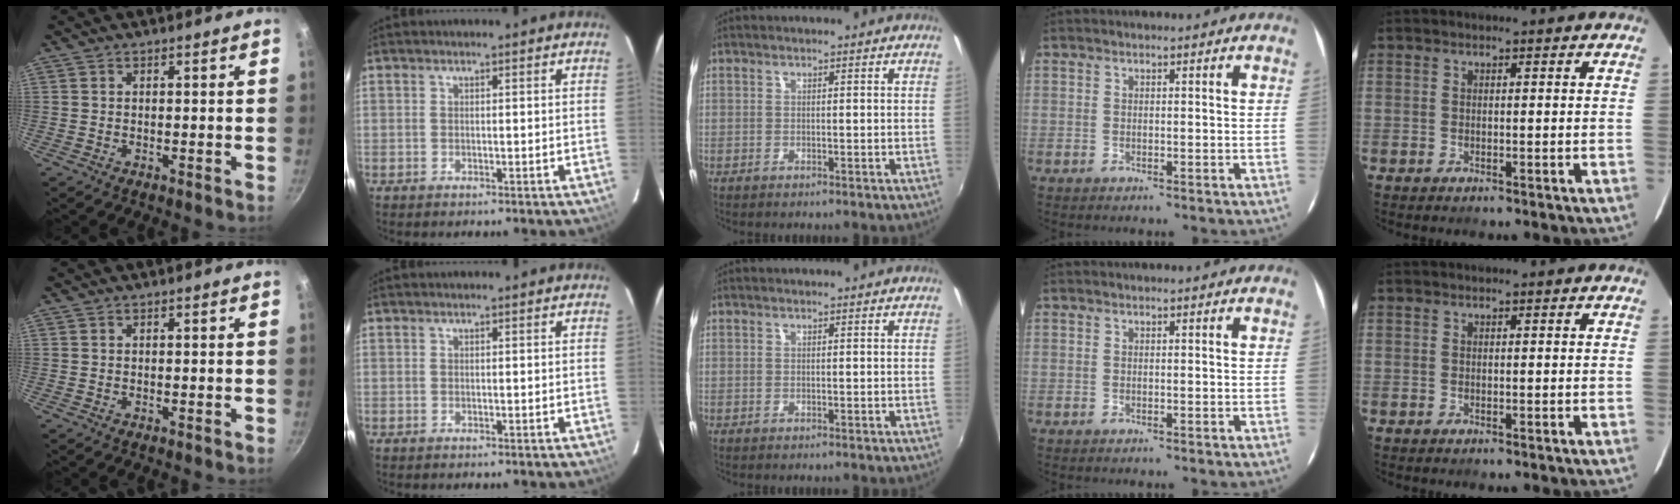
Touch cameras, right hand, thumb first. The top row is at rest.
{}